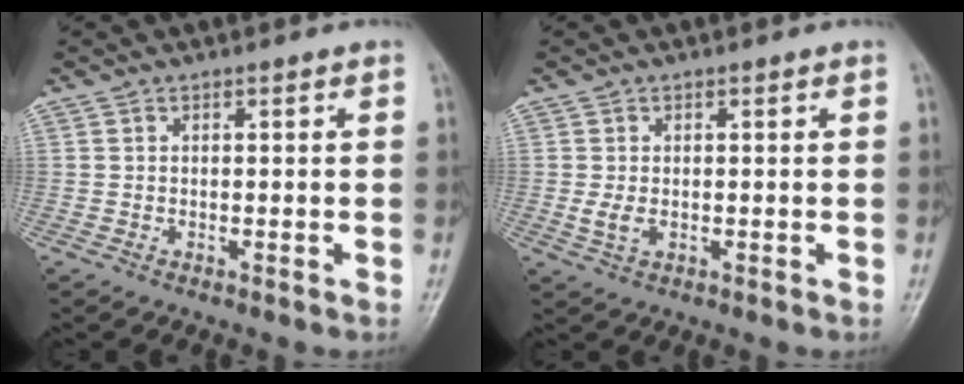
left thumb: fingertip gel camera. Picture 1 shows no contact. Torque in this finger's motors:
{"motor_torque": [0.30, 0.28, 0.59, 0.19, 0.00]}